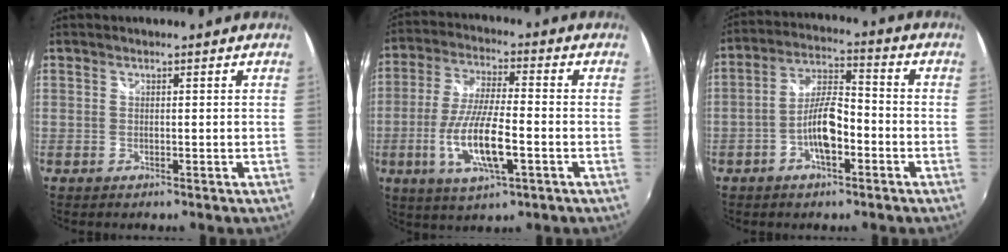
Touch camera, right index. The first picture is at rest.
{"total": 13.1, "force": [-4.0, 3.3, 12.0], "torque": [-0.243, -0.012, -0.074]}
{"total": 8.5, "force": [-3.4, 2.8, 7.2], "torque": [-0.146, 0.014, -0.059]}